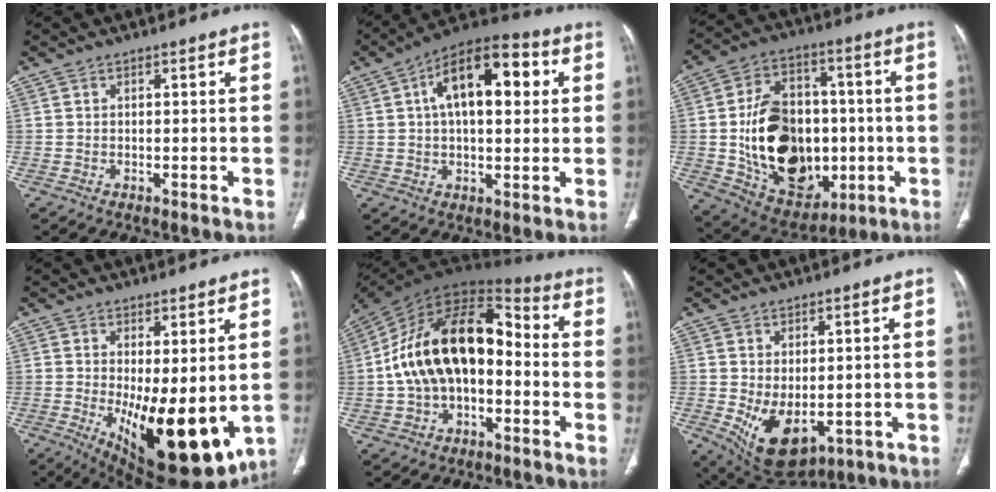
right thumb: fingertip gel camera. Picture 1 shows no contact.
{"total": 16.5, "force": [4.2, 8.2, 13.7], "torque": [-0.191, 0.024, 0.058]}
{"total": 23.5, "force": [-1.1, 16.3, 16.8], "torque": [-0.249, 0.004, 0.011]}
{"total": 16.5, "force": [-2.3, 6.6, 15.0], "torque": [-0.217, -0.038, -0.009]}
{"total": 20.4, "force": [-1.6, 12.4, 16.1], "torque": [-0.266, 0.055, -0.034]}
{"total": 10.3, "force": [-2.0, 6.1, 8.1], "torque": [-0.125, -0.011, -0.004]}